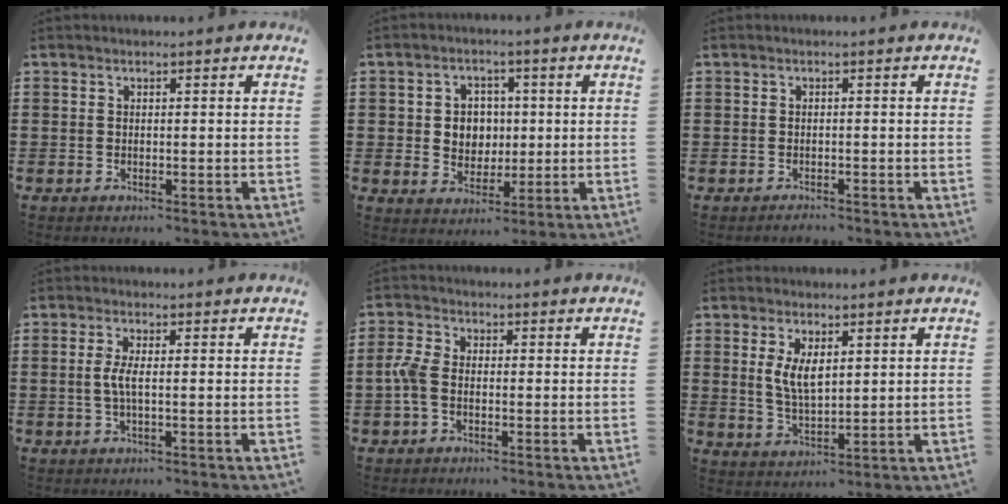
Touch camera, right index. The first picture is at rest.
{"total": 4.9, "force": [0.5, 4.5, 1.8], "torque": [-0.038, 0.008, 0.002]}
{"total": 0.8, "force": [-0.8, 0.2, 0.0], "torque": [-0.002, 0.003, -0.017]}
{"total": 2.9, "force": [-0.2, 0.5, 2.9], "torque": [-0.069, -0.007, -0.010]}
{"total": 3.6, "force": [-1.1, 2.0, 2.7], "torque": [-0.080, -0.007, -0.029]}
{"total": 4.8, "force": [1.3, 2.2, 4.0], "torque": [-0.085, 0.004, 0.023]}